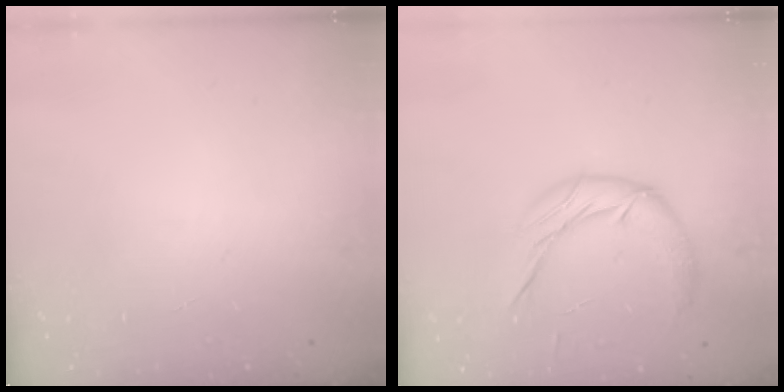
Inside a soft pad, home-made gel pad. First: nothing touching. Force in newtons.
{"total": 12.0, "press": 11.9, "slide": 0.7}